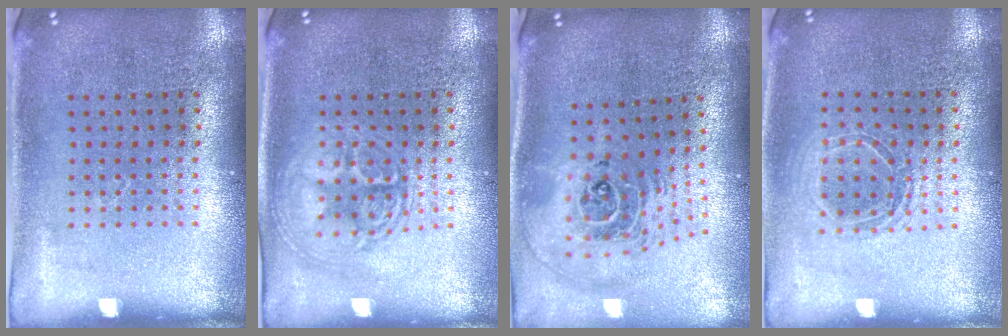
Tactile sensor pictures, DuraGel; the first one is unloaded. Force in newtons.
{"total": 2.9, "press": 2.9, "slide": 0.4}
{"total": 2.5, "press": 1.7, "slide": 1.8}
{"total": 1.4, "press": 1.2, "slide": 0.7}